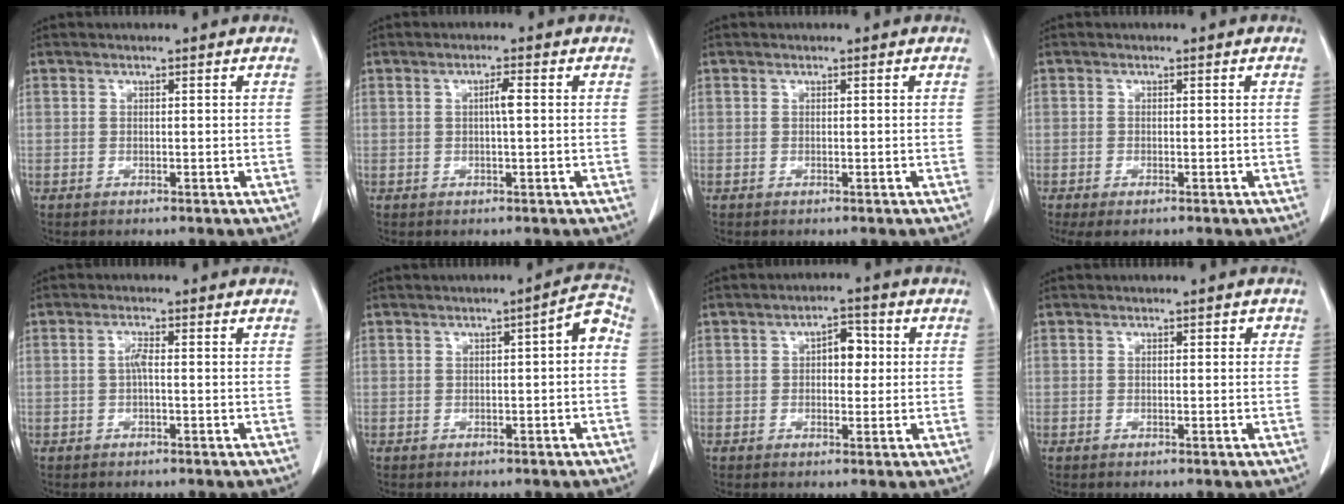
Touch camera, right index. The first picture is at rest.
{"total": 2.0, "force": [0.2, 0.0, 2.0], "torque": [-0.035, 0.003, 0.002]}
{"total": 0.0}
{"total": 2.3, "force": [-1.4, 0.8, 1.6], "torque": [-0.030, -0.007, -0.018]}
{"total": 1.6, "force": [0.0, 0.2, 1.6], "torque": [-0.034, 0.003, -0.001]}
{"total": 3.6, "force": [-0.1, 0.7, 3.5], "torque": [-0.039, 0.016, -0.006]}
{"total": 4.1, "force": [0.6, 2.2, 3.4], "torque": [-0.049, 0.014, 0.008]}
{"total": 1.0, "force": [0.3, 0.7, 0.6], "torque": [-0.006, 0.007, 0.002]}